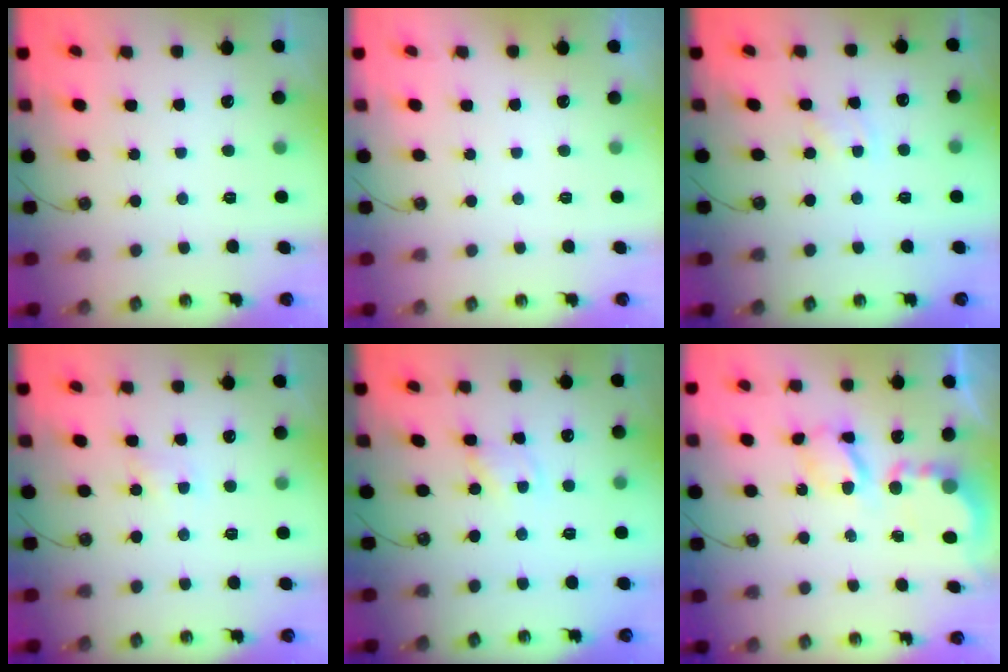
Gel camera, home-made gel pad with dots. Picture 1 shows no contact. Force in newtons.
{"total": 0.0}
{"total": 1.5, "press": 1.5, "slide": 0.3}
{"total": 5.4, "press": 5.4, "slide": 0.6}
{"total": 1.2, "press": 1.1, "slide": 0.2}
{"total": 6.4, "press": 6.4, "slide": 0.4}